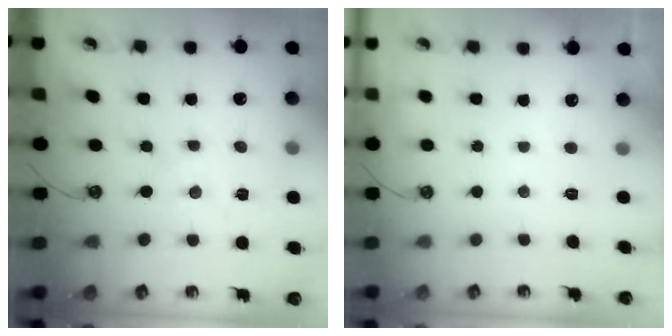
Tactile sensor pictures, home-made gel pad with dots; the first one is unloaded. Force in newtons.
{"total": 0.0}